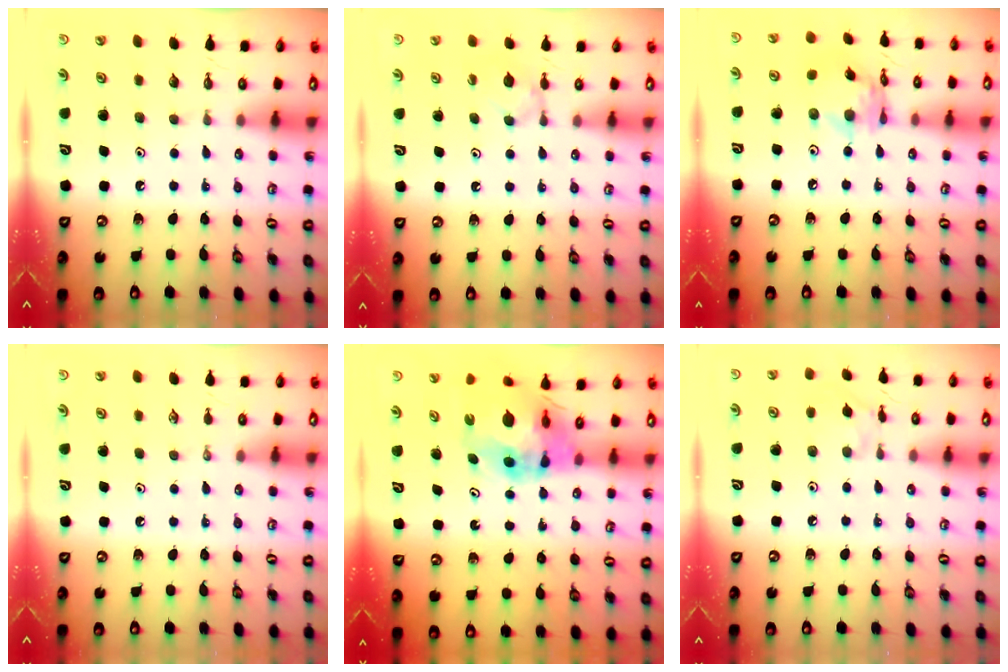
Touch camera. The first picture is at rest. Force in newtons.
{"total": 4.6, "press": 4.5, "slide": 0.6}
{"total": 11.6, "press": 11.6, "slide": 1.0}
{"total": 0.0}
{"total": 13.2, "press": 13.1, "slide": 1.5}
{"total": 5.0, "press": 5.0, "slide": 0.4}